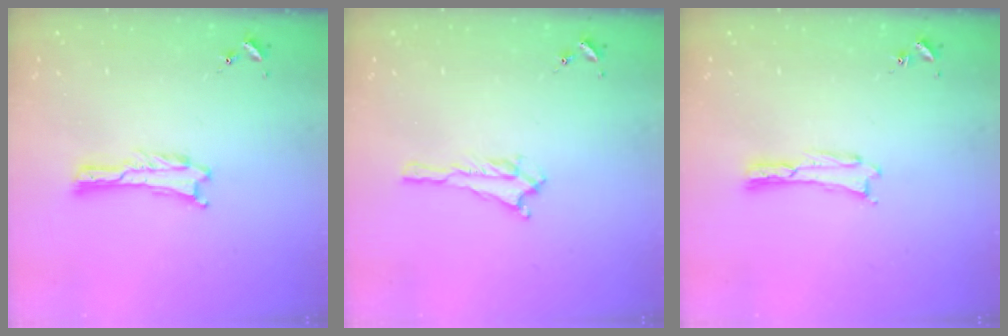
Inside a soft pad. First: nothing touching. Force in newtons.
{"total": 1.5, "press": 1.4, "slide": 0.2}
{"total": 0.0}